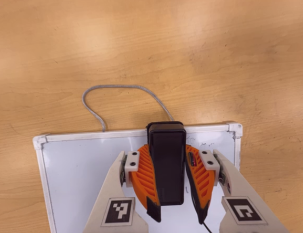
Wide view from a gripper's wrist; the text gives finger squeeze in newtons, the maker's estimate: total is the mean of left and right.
{"total": 10.8, "left": 8.4, "right": 13.1}